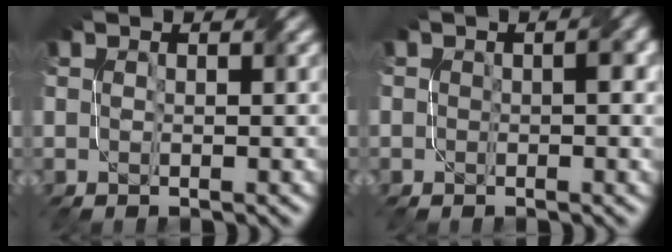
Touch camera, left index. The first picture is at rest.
{"total": 1.2, "force": [-0.4, 0.6, 0.9], "torque": [-0.007, 0.005, -0.004]}